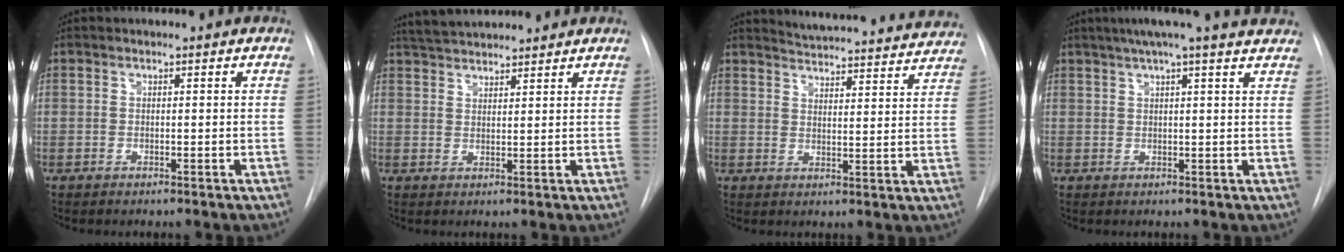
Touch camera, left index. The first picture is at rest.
{"total": 7.9, "force": [7.4, 1.2, 2.5], "torque": [-0.048, 0.035, 0.122]}
{"total": 22.1, "force": [21.2, 2.9, 5.6], "torque": [-0.077, -0.045, 0.253]}
{"total": 14.3, "force": [12.5, 0.3, 6.9], "torque": [-0.109, 0.022, 0.149]}